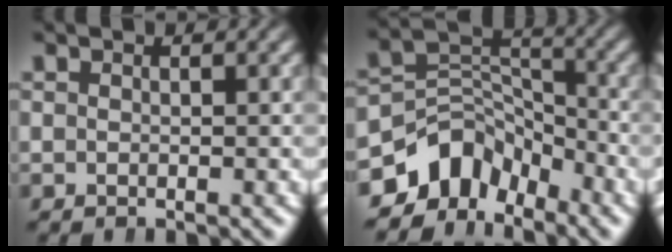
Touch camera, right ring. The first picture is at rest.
{"total": 9.7, "force": [-4.2, 7.3, 4.8], "torque": [-0.073, -0.020, -0.070]}